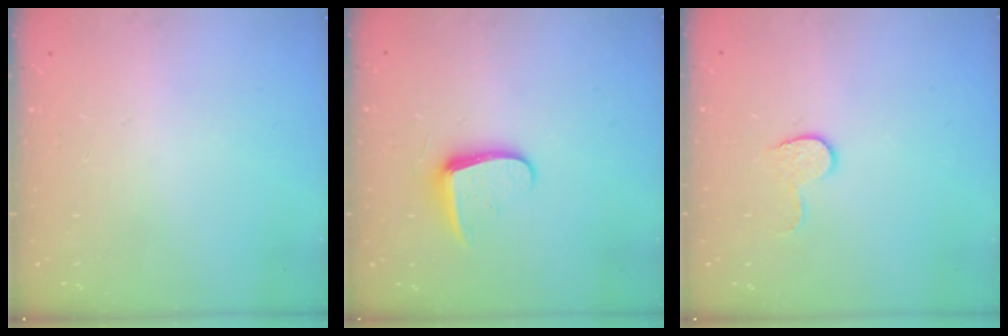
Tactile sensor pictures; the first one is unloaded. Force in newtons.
{"total": 8.9, "press": 8.8, "slide": 0.8}
{"total": 6.2, "press": 6.2, "slide": 0.6}